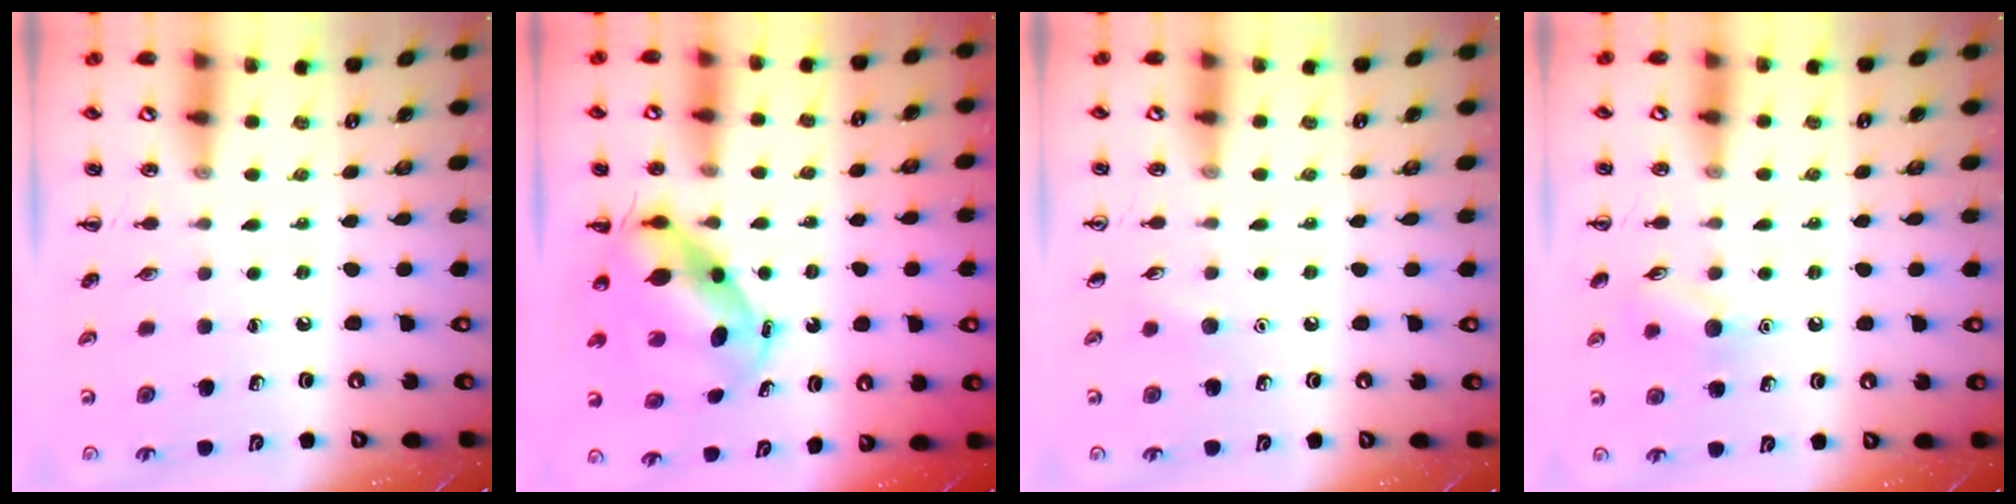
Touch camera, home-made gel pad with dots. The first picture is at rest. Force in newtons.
{"total": 7.1, "press": 6.7, "slide": 2.4}
{"total": 4.0, "press": 3.8, "slide": 1.2}
{"total": 7.8, "press": 7.6, "slide": 1.3}